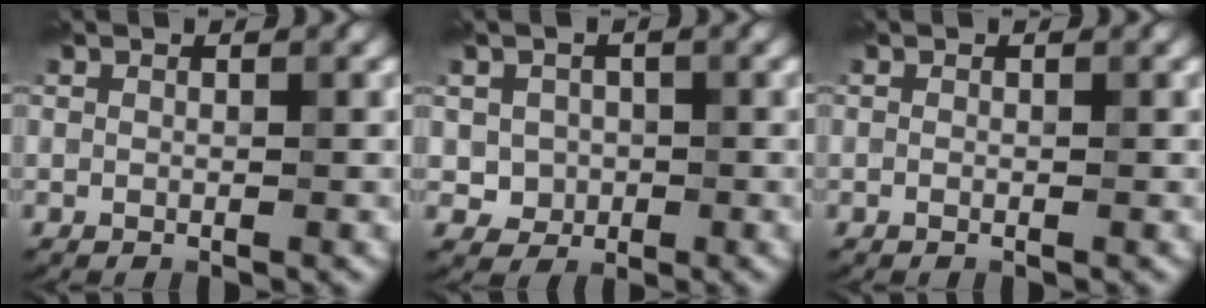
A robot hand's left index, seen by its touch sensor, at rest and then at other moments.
{"total": 2.1, "force": [-0.1, 1.9, 0.8], "torque": [-0.009, -0.001, -0.004]}
{"total": 0.0}